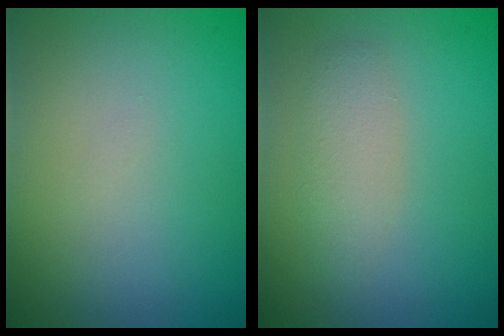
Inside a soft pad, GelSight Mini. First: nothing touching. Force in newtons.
{"total": 2.3, "press": 2.3, "slide": 0.1}